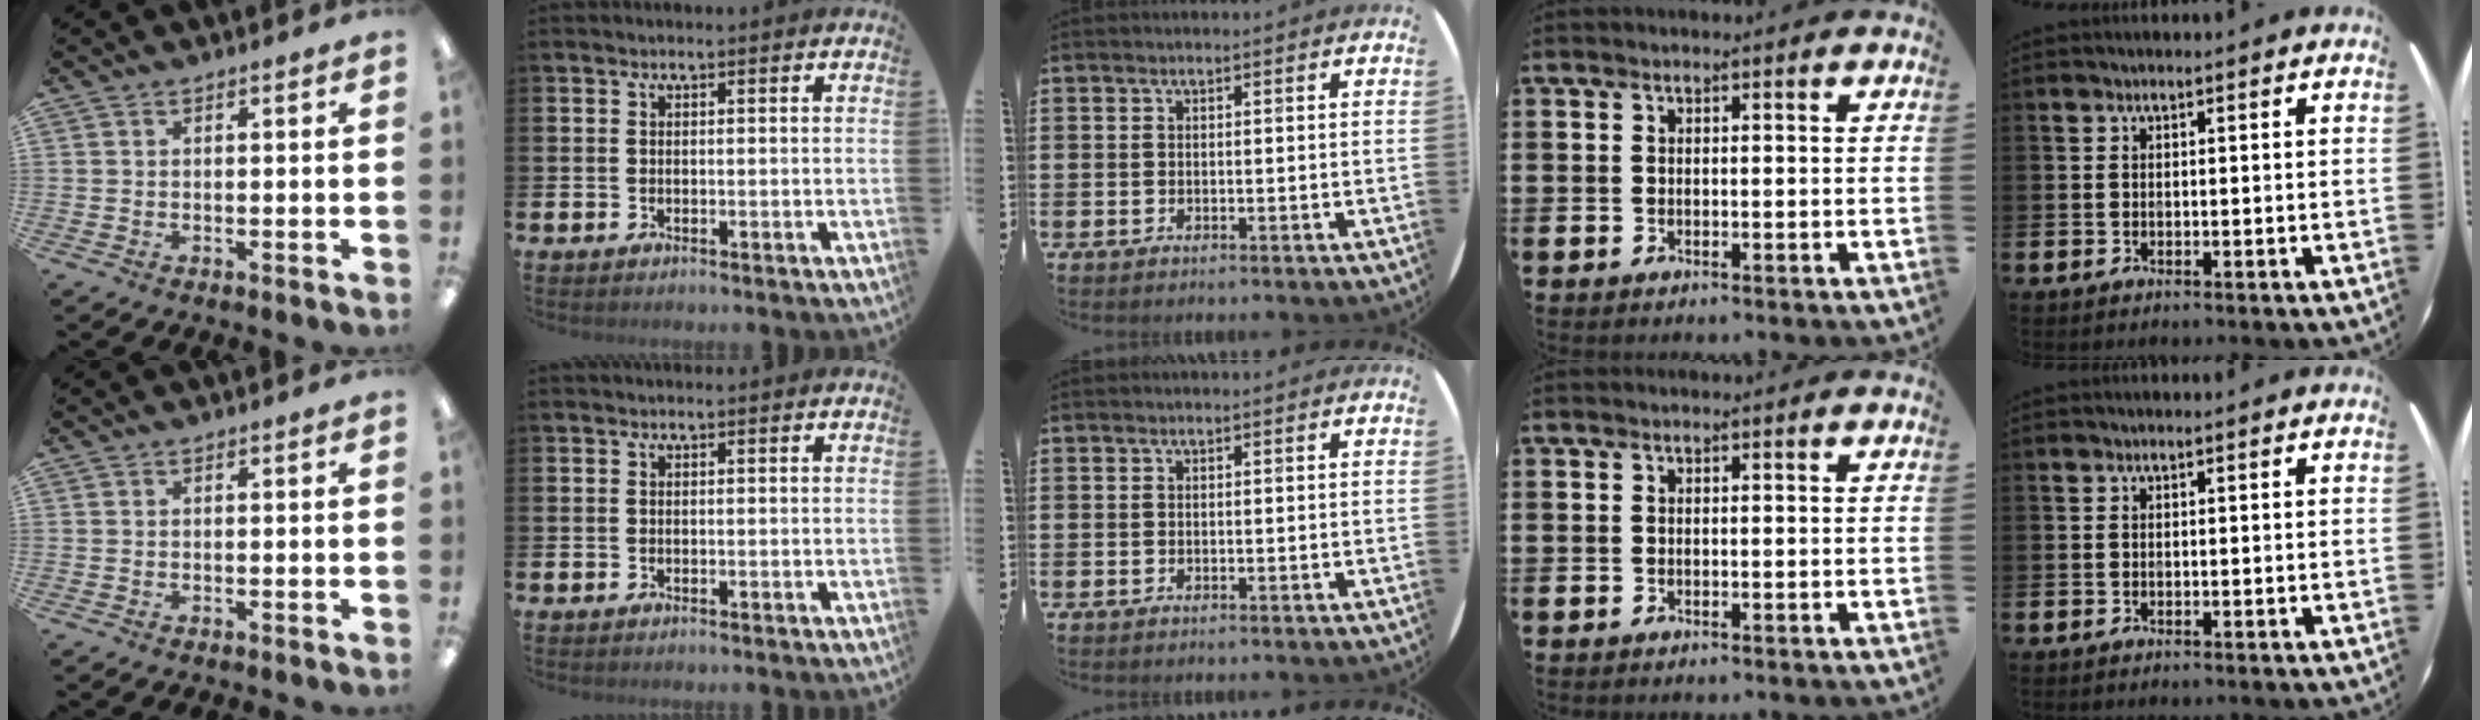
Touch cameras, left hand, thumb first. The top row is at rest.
{}